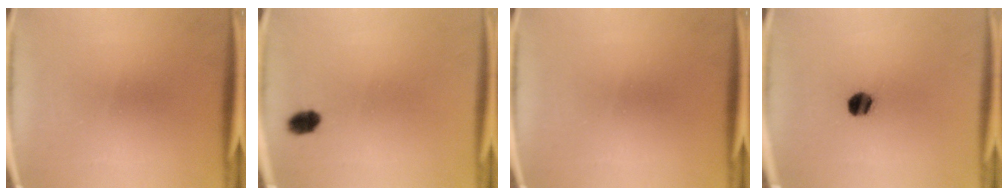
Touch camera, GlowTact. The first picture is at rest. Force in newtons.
{"total": 2.9}
{"total": 0.0}
{"total": 4.8}